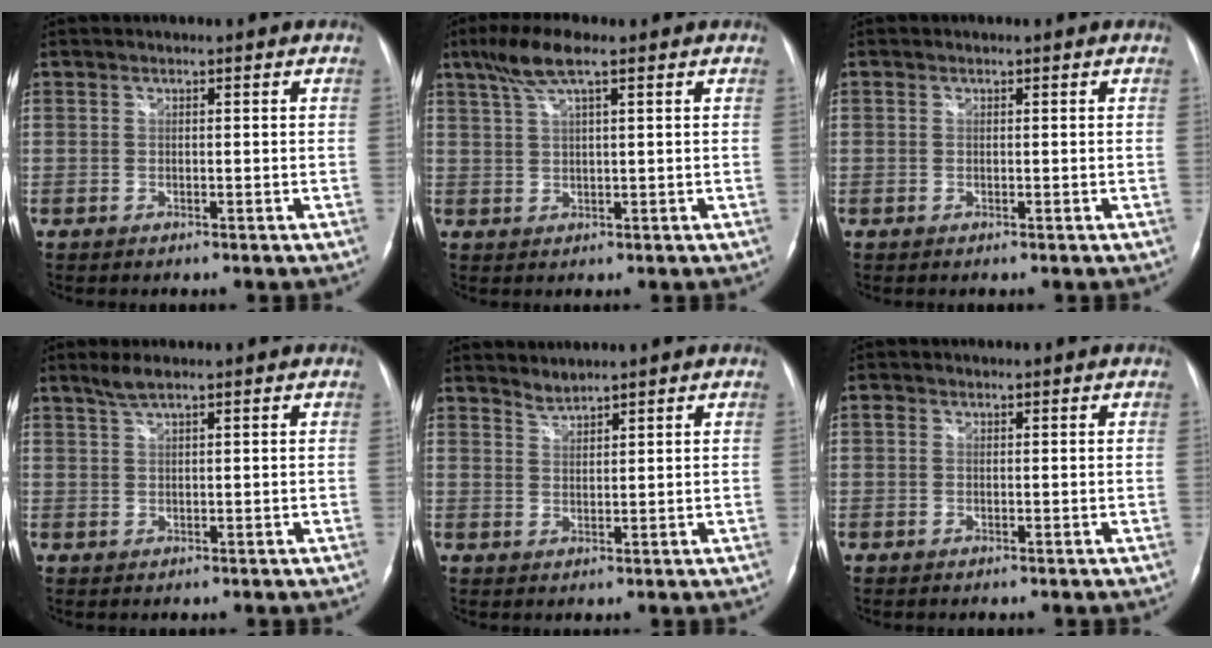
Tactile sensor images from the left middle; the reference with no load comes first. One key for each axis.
{"total": 5.9, "fx": 3.7, "fy": 0.7, "fz": 4.6, "tx": -0.103, "ty": 0.017, "tz": 0.073}
{"total": 0.0}
{"total": 2.4, "fx": 1.9, "fy": 0.2, "fz": 1.4, "tx": -0.036, "ty": 0.005, "tz": 0.040}
{"total": 1.8, "fx": 1.8, "fy": -0.1, "fz": -0.2, "tx": 0.002, "ty": 0.000, "tz": 0.038}
{"total": 0.8, "fx": 0.3, "fy": 0.7, "fz": 0.3, "tx": -0.008, "ty": 0.005, "tz": 0.004}